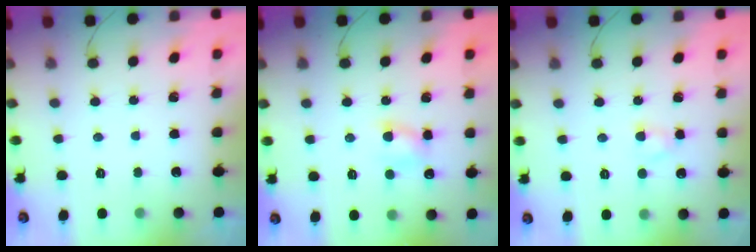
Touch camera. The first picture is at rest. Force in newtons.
{"total": 5.4, "press": 5.2, "slide": 1.5}
{"total": 2.8, "press": 2.6, "slide": 1.0}